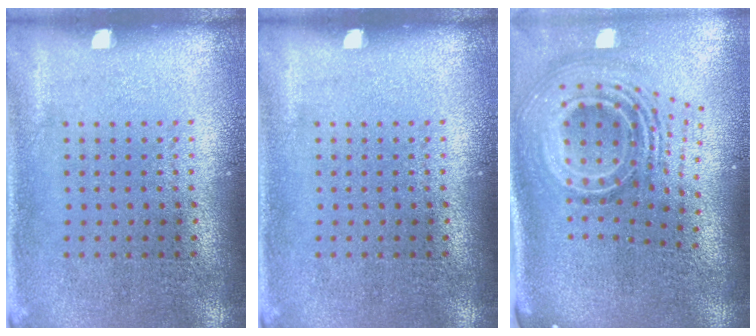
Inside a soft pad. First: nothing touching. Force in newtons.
{"total": 0.0}
{"total": 2.6, "press": 1.7, "slide": 2.0}